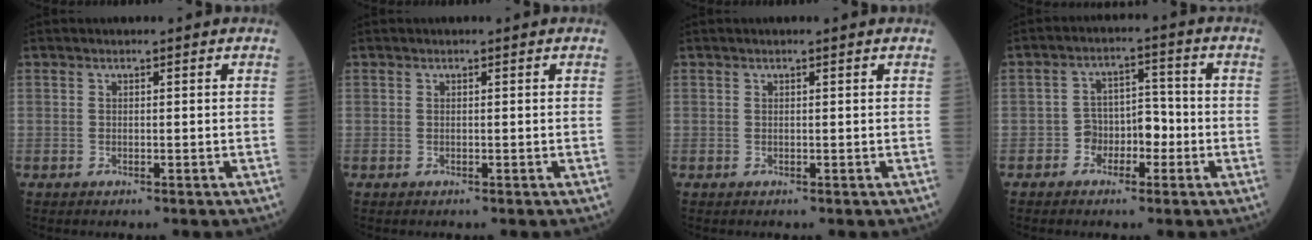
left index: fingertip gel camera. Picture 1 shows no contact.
{"total": 0.0}
{"total": 0.5, "force": [0.4, -0.1, 0.3], "torque": [-0.009, 0.003, 0.009]}
{"total": 4.6, "force": [-1.6, 2.9, 3.3], "torque": [-0.050, 0.017, -0.028]}